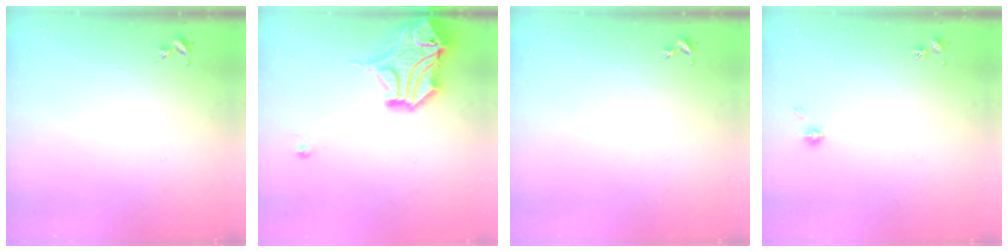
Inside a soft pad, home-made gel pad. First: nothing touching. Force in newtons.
{"total": 18.1, "press": 17.9, "slide": 2.5}
{"total": 0.0}
{"total": 4.6, "press": 4.4, "slide": 1.2}